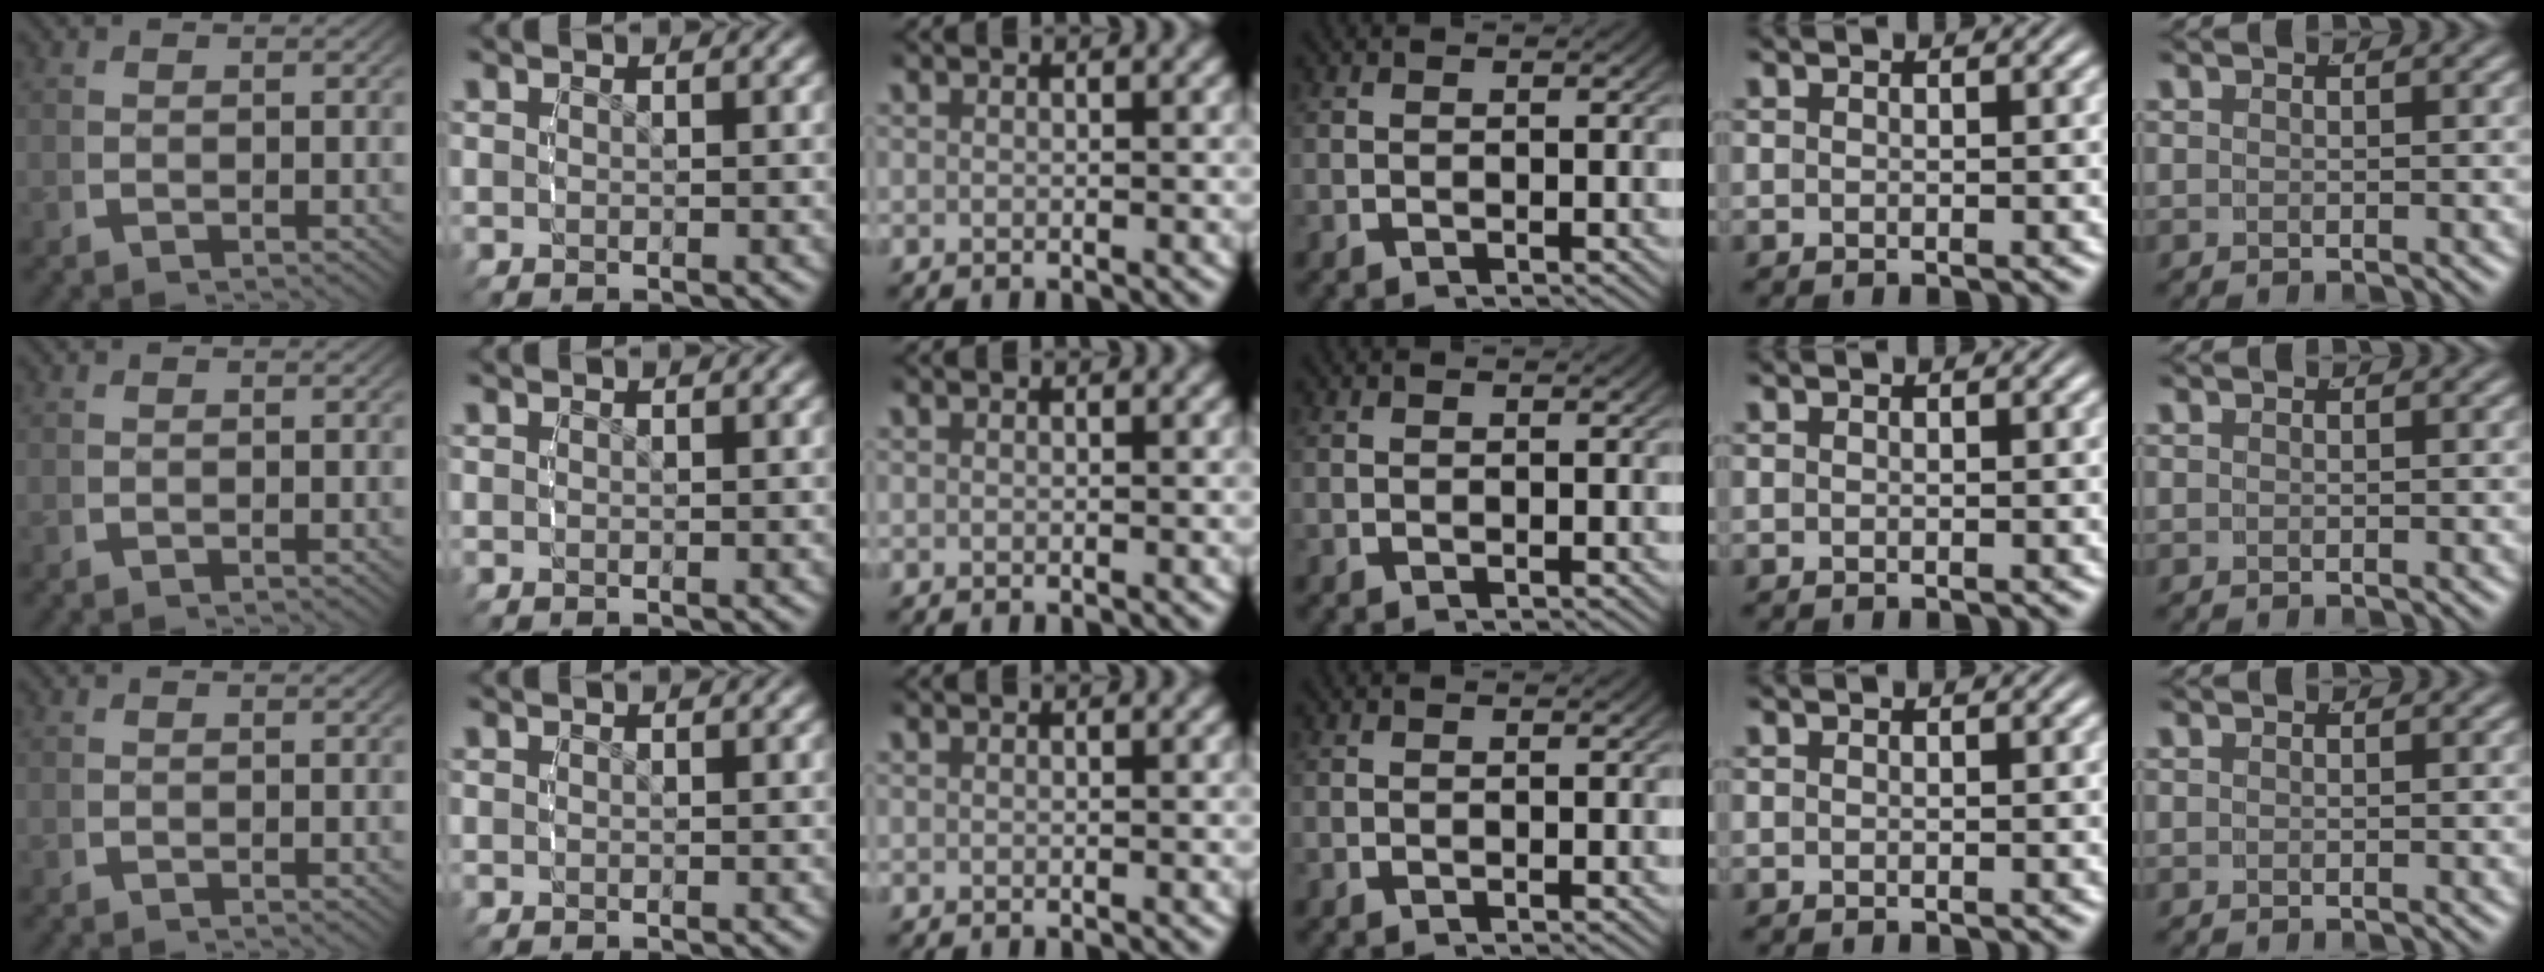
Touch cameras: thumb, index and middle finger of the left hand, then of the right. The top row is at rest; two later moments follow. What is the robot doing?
{"motion": "reach", "object": "pencil case"}